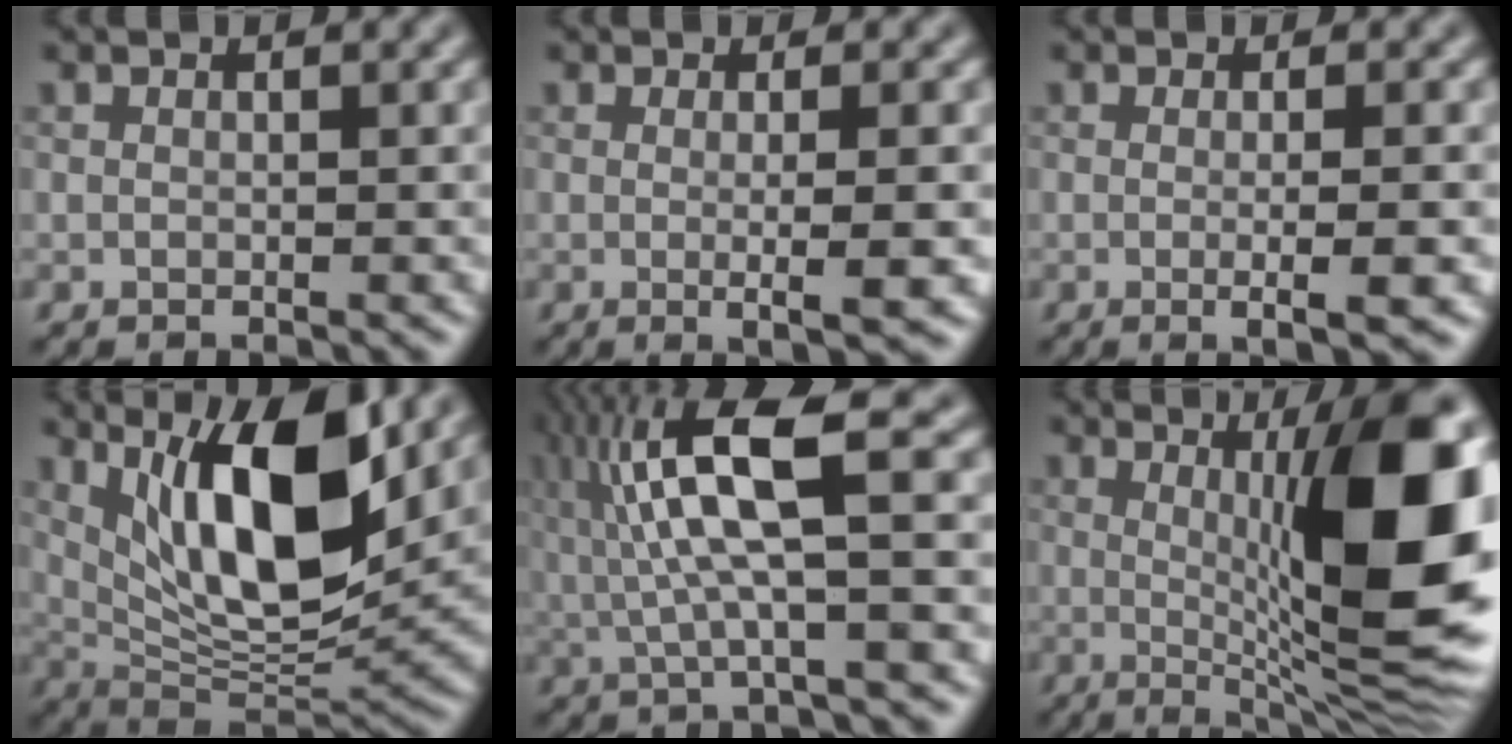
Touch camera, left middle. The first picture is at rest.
{"total": 3.8, "force": [-0.9, 0.6, 3.7], "torque": [-0.056, 0.001, -0.003]}
{"total": 3.5, "force": [-1.0, 0.5, 3.3], "torque": [-0.048, 0.003, -0.006]}
{"total": 10.6, "force": [4.0, 3.6, 9.1], "torque": [-0.146, -0.007, 0.086]}
{"total": 8.3, "force": [0.8, 1.4, 8.1], "torque": [-0.173, 0.021, 0.026]}
{"total": 12.6, "force": [0.5, 2.8, 12.2], "torque": [-0.177, 0.003, 0.021]}